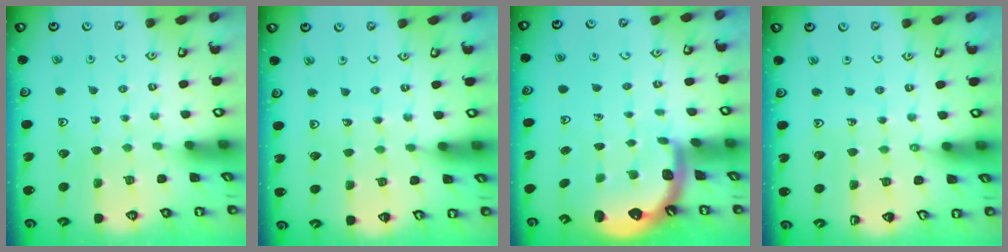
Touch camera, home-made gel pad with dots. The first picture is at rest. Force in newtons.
{"total": 3.9, "press": 3.8, "slide": 0.4}
{"total": 1.4, "press": 1.3, "slide": 0.6}
{"total": 5.3, "press": 5.0, "slide": 1.6}